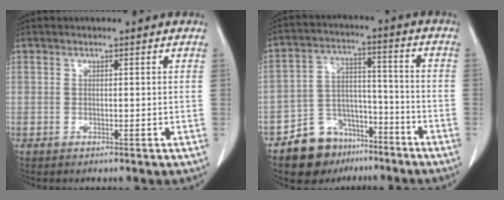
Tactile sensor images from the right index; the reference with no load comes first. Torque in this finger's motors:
{"motor_torque": [-0.94, -0.62, -0.64, -0.21]}